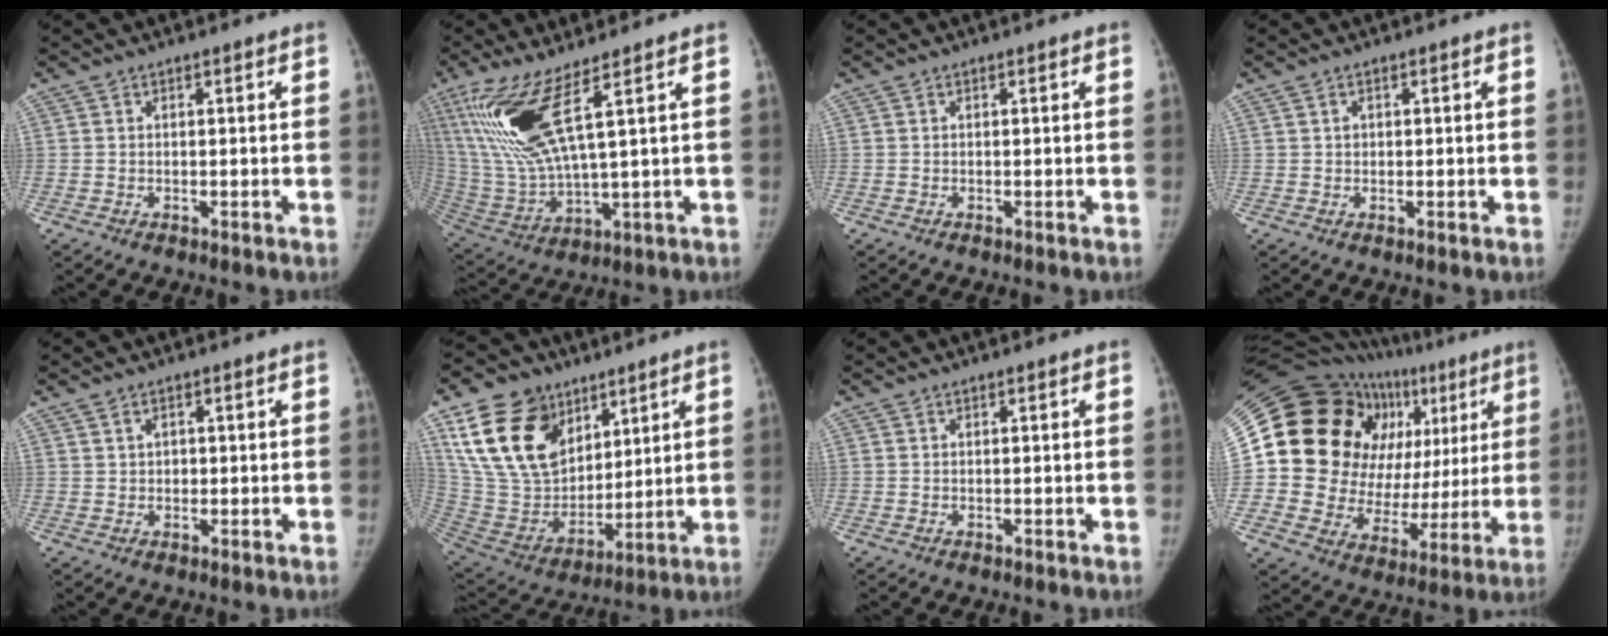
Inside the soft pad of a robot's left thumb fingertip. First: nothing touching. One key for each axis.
{"total": 15.2, "fx": 7.3, "fy": 2.8, "fz": 13.1, "tx": -0.305, "ty": -0.038, "tz": 0.160}
{"total": 0.0}
{"total": 1.1, "fx": 0.4, "fy": 0.9, "fz": 0.4, "tx": -0.001, "ty": 0.000, "tz": 0.006}
{"total": 1.7, "fx": 0.6, "fy": 1.4, "fz": 0.7, "tx": -0.003, "ty": -0.003, "tz": 0.011}
{"total": 23.2, "fx": 11.6, "fy": 15.9, "fz": 12.3, "tx": -0.217, "ty": -0.031, "tz": 0.225}
{"total": 0.0}
{"total": 32.0, "fx": 10.8, "fy": 20.2, "fz": 22.4, "tx": -0.307, "ty": 0.048, "tz": 0.191}